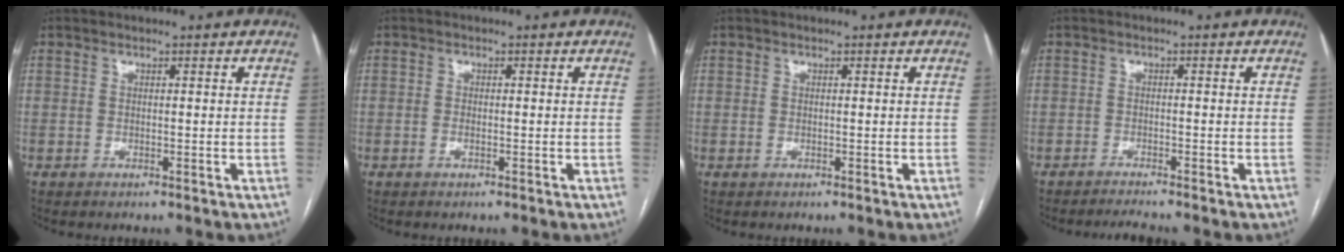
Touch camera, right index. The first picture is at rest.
{"total": 1.0, "force": [-0.3, 0.4, 0.9], "torque": [-0.018, 0.000, -0.005]}
{"total": 0.0}
{"total": 1.8, "force": [-1.7, -0.6, 0.2], "torque": [-0.011, -0.011, -0.029]}